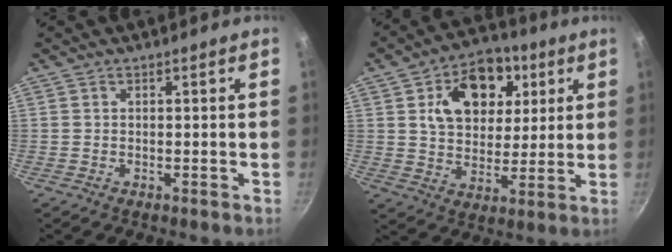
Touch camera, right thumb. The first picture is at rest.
{"total": 16.4, "force": [5.4, 11.6, 10.3], "torque": [-0.119, -0.007, 0.080]}